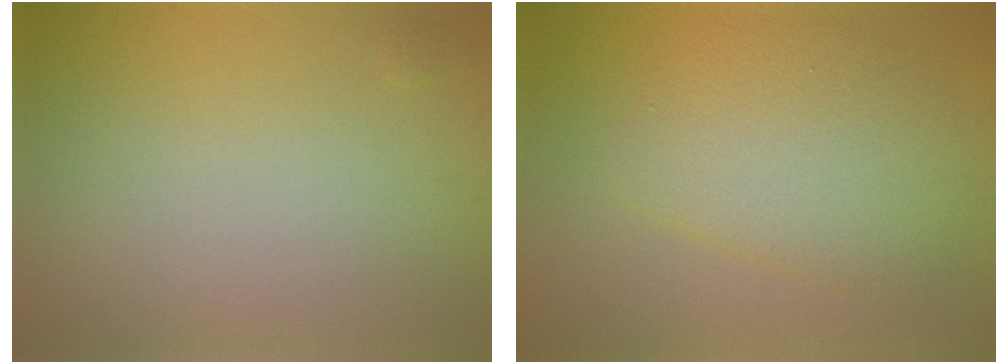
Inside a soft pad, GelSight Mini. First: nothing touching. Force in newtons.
{"total": 6.0, "press": 6.0, "slide": 0.2}